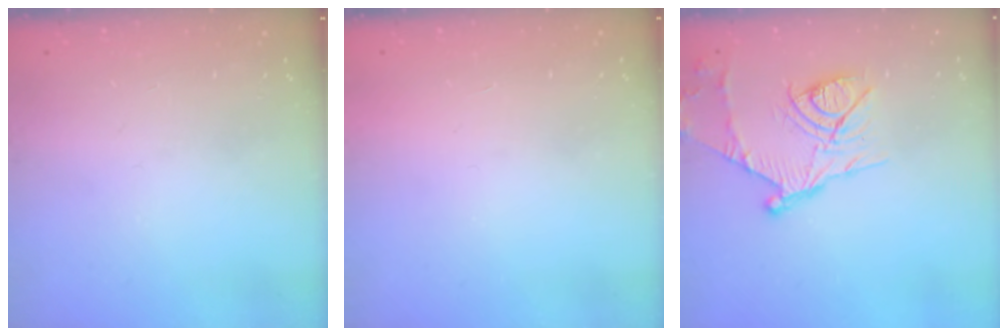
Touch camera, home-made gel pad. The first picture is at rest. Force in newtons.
{"total": 1.7, "press": 1.7, "slide": 0.1}
{"total": 15.1, "press": 15.0, "slide": 1.3}